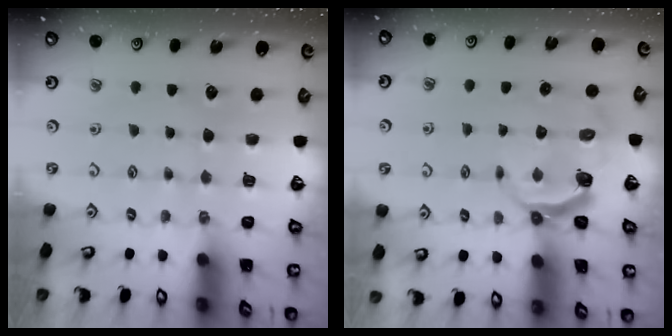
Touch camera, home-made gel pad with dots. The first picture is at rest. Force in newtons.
{"total": 4.9, "press": 4.0, "slide": 2.8}